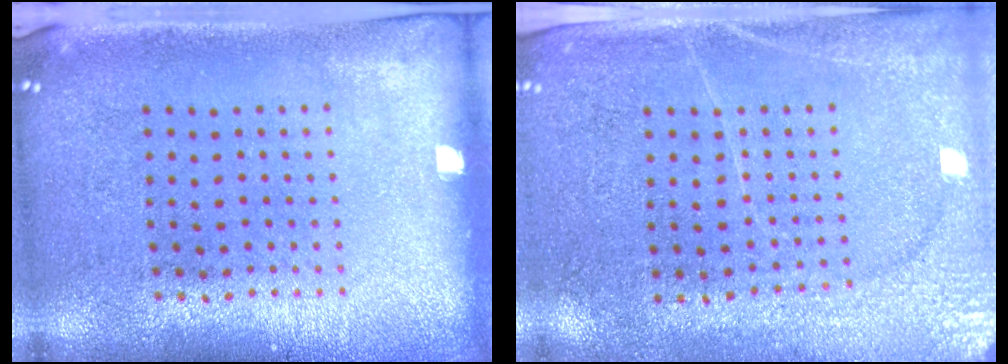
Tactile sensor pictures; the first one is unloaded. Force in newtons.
{"total": 2.9, "press": 2.7, "slide": 1.1}